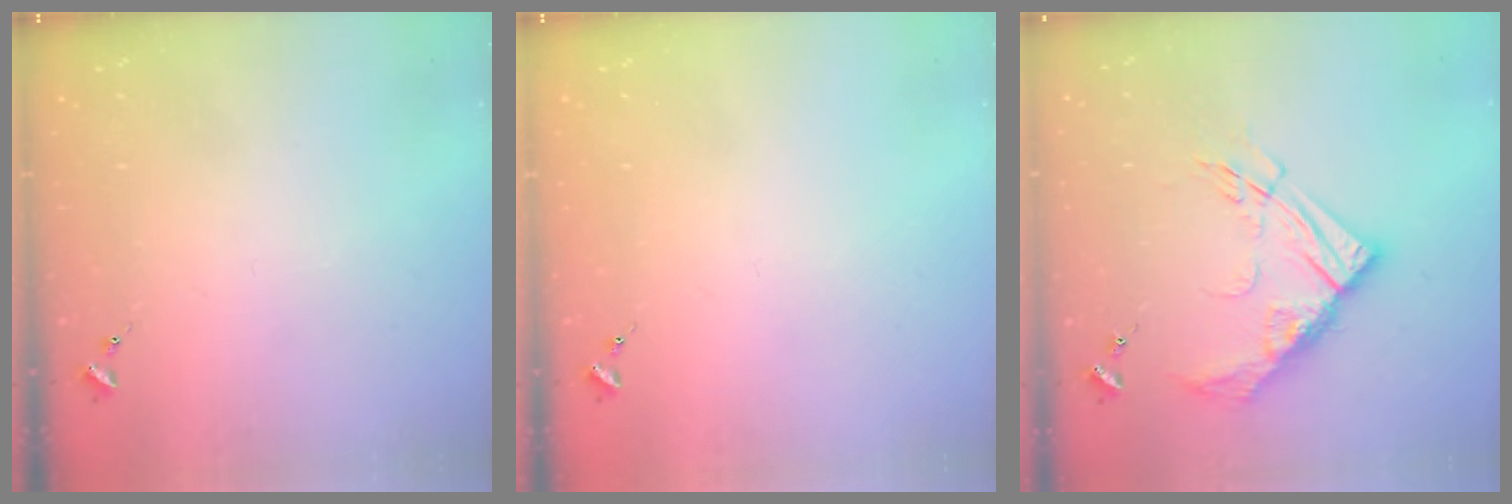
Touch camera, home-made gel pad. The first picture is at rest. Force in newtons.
{"total": 0.0}
{"total": 15.4, "press": 15.3, "slide": 1.6}